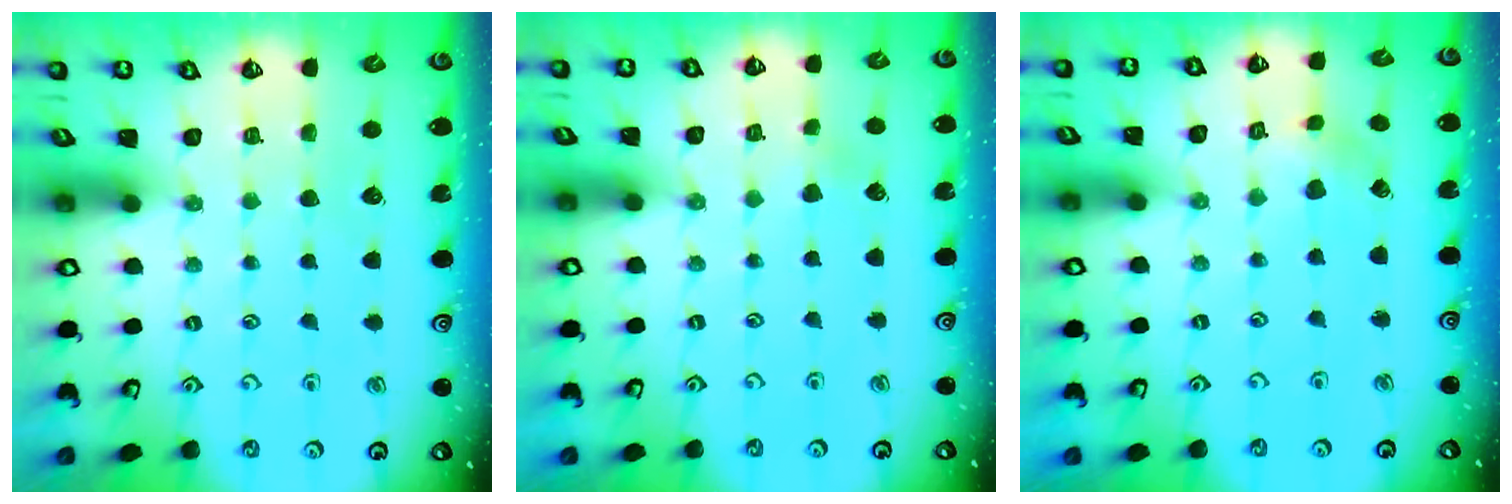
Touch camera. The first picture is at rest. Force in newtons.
{"total": 2.4, "press": 2.4, "slide": 0.3}
{"total": 2.6, "press": 2.6, "slide": 0.3}